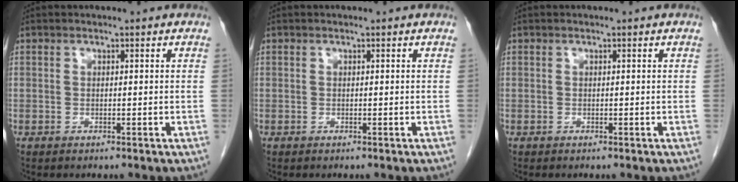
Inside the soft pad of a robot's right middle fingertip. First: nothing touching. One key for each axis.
{"total": 0.0}
{"total": 0.0}